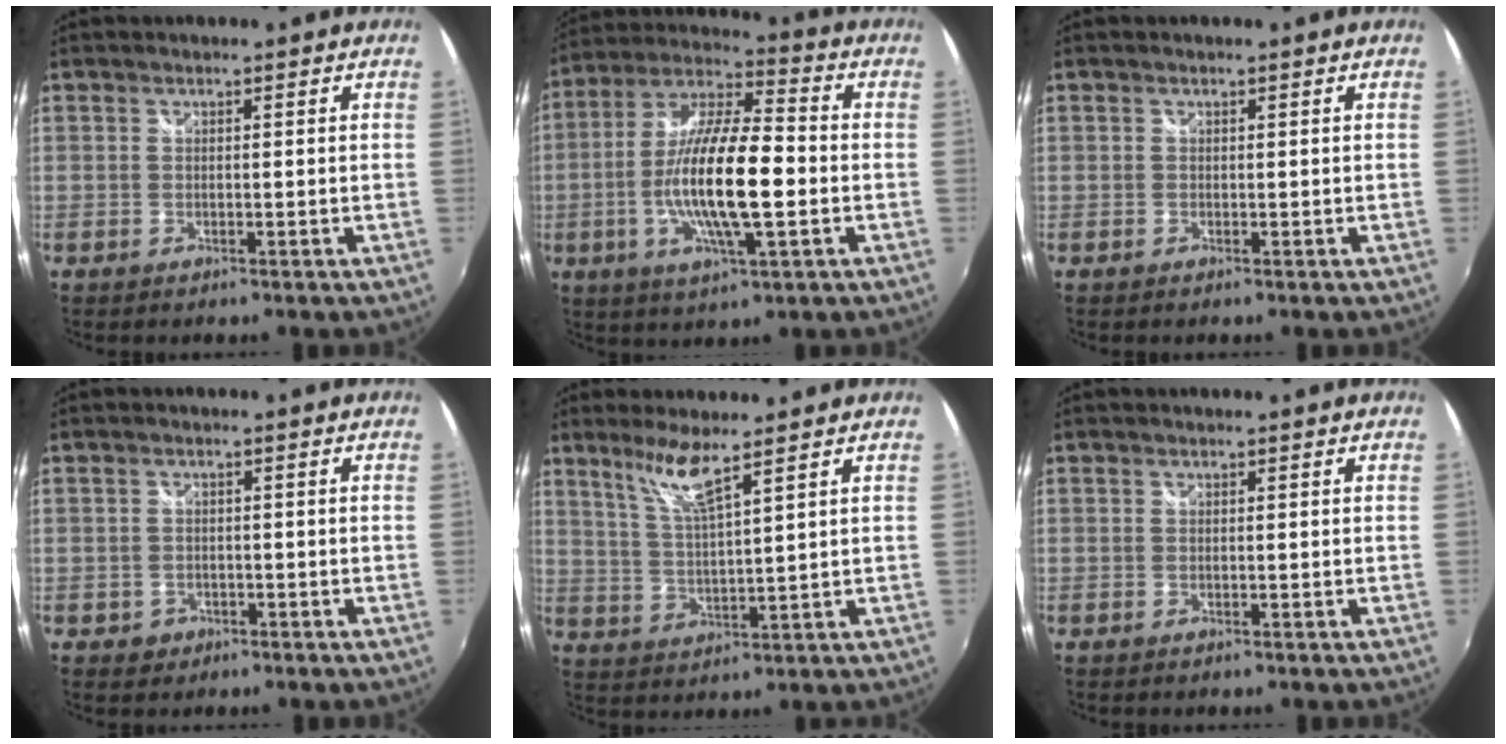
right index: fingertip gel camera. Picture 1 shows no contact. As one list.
[{"total": 17.0, "force": [-3.1, 4.0, 16.3], "torque": [-0.312, -0.004, -0.062]}, {"total": 0.0}, {"total": 2.6, "force": [-1.0, 2.4, 0.6], "torque": [-0.016, 0.001, -0.012]}, {"total": 6.5, "force": [4.8, -0.2, 4.4], "torque": [-0.087, -0.001, 0.098]}, {"total": 0.0}]